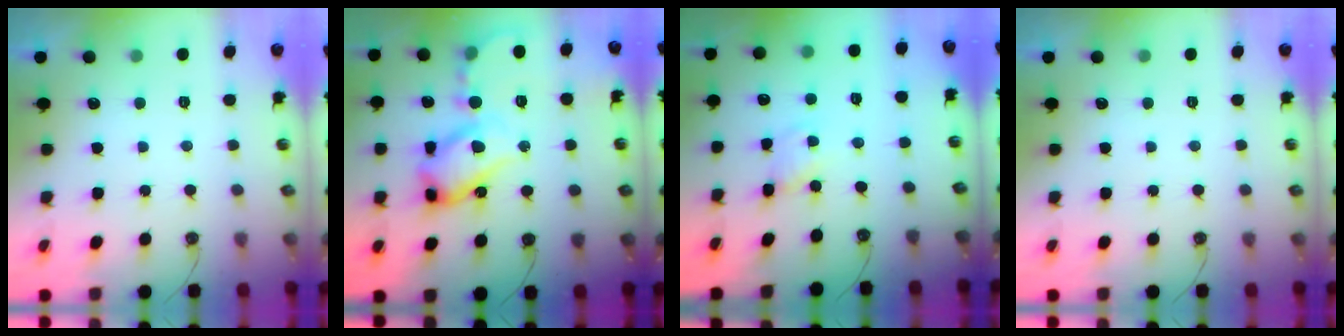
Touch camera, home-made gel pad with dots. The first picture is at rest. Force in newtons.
{"total": 19.8, "press": 19.7, "slide": 2.0}
{"total": 1.6, "press": 1.6, "slide": 0.2}
{"total": 0.0}